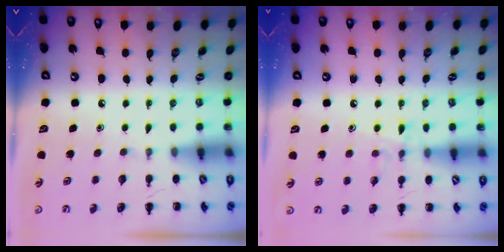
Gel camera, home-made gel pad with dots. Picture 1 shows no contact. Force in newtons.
{"total": 8.0, "press": 7.8, "slide": 1.6}